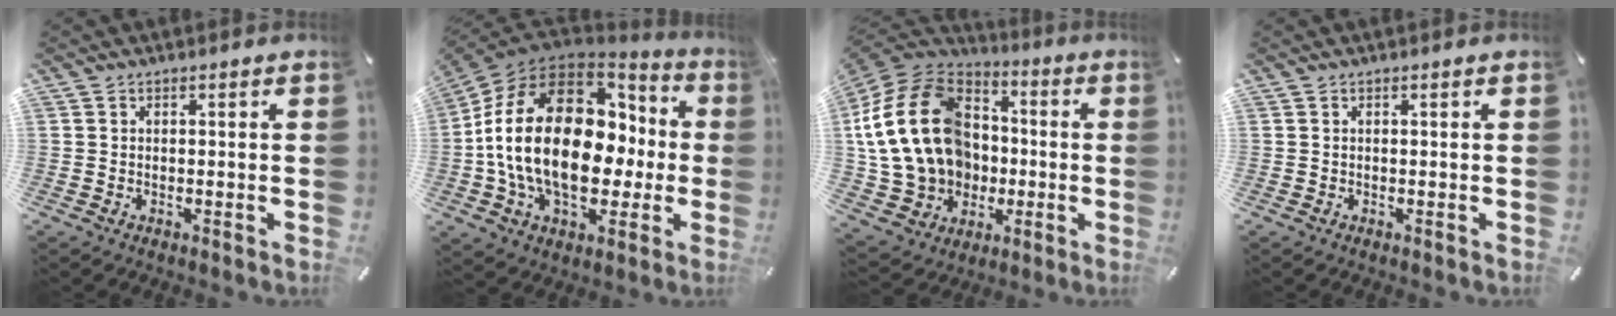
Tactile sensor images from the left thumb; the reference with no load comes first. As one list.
[{"total": 26.6, "force": [-0.1, 17.0, 20.4], "torque": [-0.412, 0.005, 0.006]}, {"total": 23.3, "force": [0.2, 18.9, 13.7], "torque": [-0.287, 0.009, 0.019]}, {"total": 0.0}]